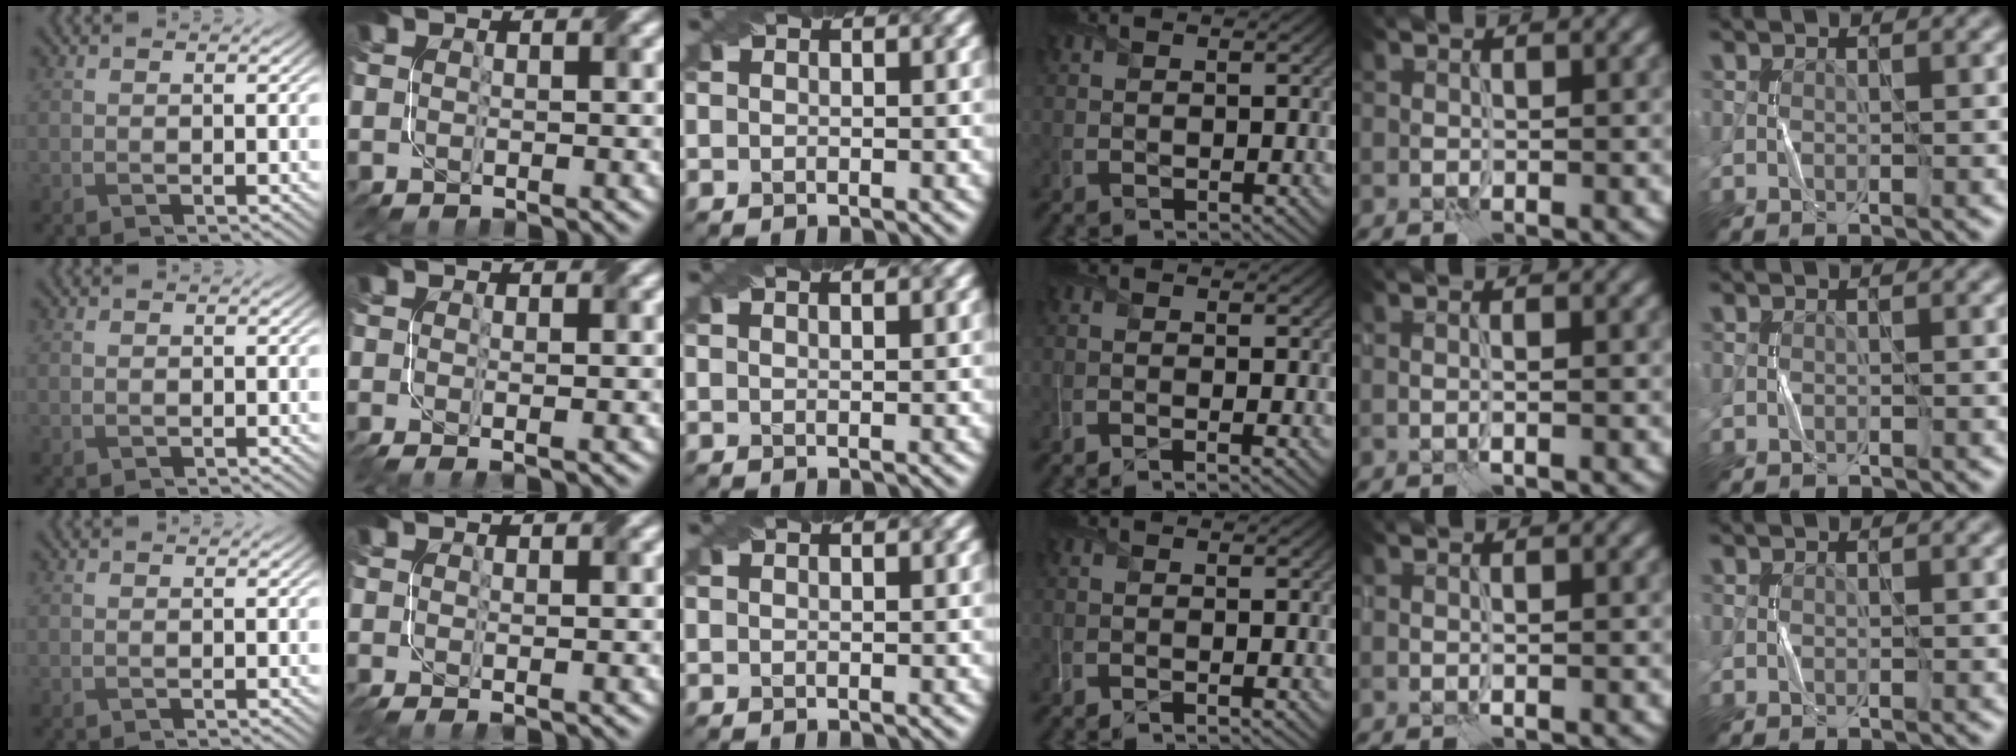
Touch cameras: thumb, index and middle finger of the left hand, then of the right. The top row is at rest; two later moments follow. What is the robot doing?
{"motion": "fold", "object": "netting"}